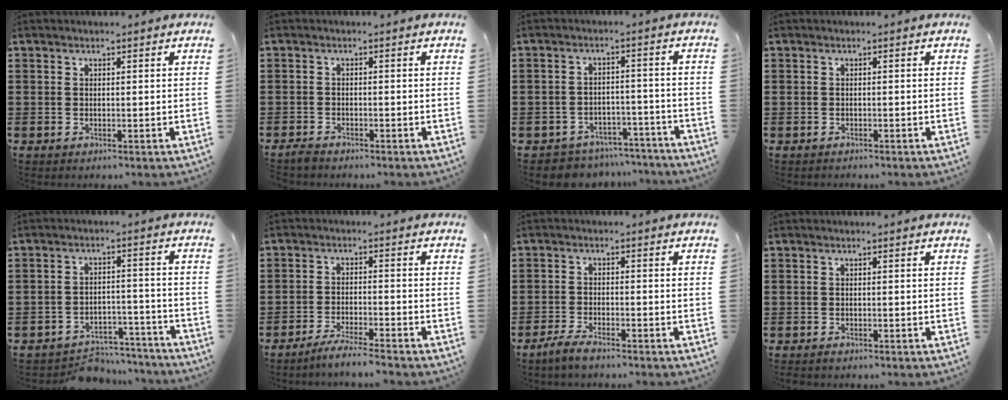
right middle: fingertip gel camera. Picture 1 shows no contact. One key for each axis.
{"total": 1.3, "fx": -1.2, "fy": 0.3, "fz": 0.2, "tx": -0.008, "ty": 0.000, "tz": -0.025}
{"total": 4.3, "fx": -4.2, "fy": 0.8, "fz": -0.2, "tx": -0.006, "ty": 0.006, "tz": -0.089}
{"total": 0.6, "fx": -0.6, "fy": 0.3, "fz": -0.1, "tx": 0.001, "ty": 0.001, "tz": -0.013}
{"total": 5.4, "fx": -5.3, "fy": 1.0, "fz": 0.5, "tx": -0.007, "ty": 0.012, "tz": -0.105}
{"total": 3.6, "fx": -3.3, "fy": -0.4, "fz": 1.4, "tx": -0.031, "ty": -0.007, "tz": -0.065}
{"total": 2.8, "fx": -2.3, "fy": 0.3, "fz": 1.5, "tx": -0.042, "ty": -0.001, "tz": -0.048}
{"total": 0.5, "fx": -0.5, "fy": 0.2, "fz": 0.1, "tx": -0.003, "ty": -0.002, "tz": -0.009}